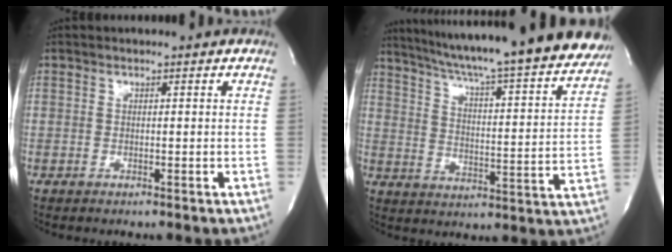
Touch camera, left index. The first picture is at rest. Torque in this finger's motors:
{"motor_torque": [0.24, -0.23, 0.52, 0.07]}